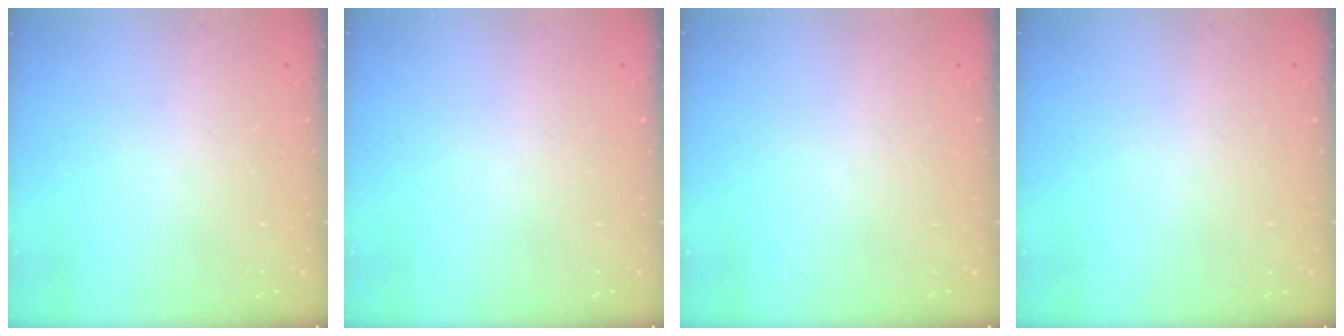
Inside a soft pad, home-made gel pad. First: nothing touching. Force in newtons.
{"total": 0.0}
{"total": 0.0}
{"total": 0.0}